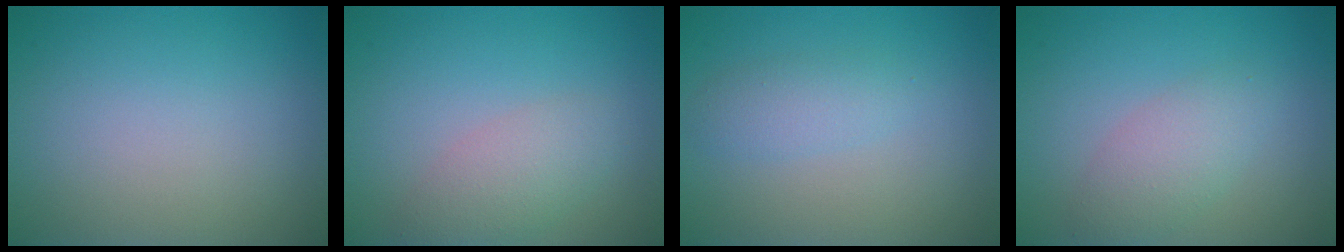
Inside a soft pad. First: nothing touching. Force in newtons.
{"total": 2.9, "press": 2.9, "slide": 0.2}
{"total": 2.0, "press": 2.0, "slide": 0.1}
{"total": 2.9, "press": 2.9, "slide": 0.2}